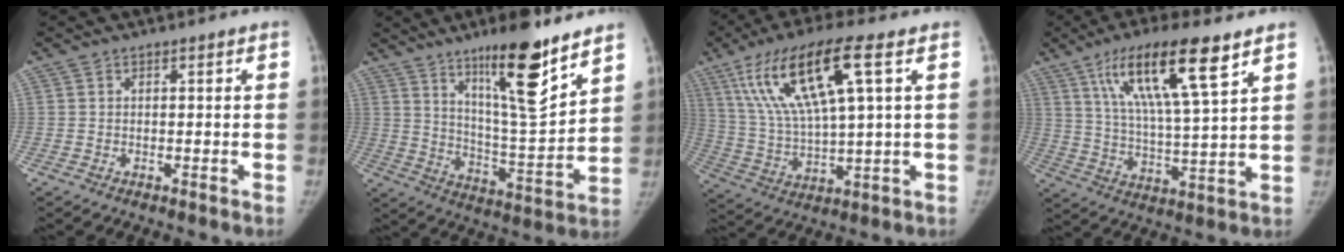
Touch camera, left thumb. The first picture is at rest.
{"total": 17.5, "force": [11.2, 3.1, 13.0], "torque": [-0.188, -0.078, 0.192]}
{"total": 18.3, "force": [7.4, 4.1, 16.2], "torque": [-0.325, -0.007, 0.139]}
{"total": 17.0, "force": [9.1, 3.0, 14.1], "torque": [-0.247, -0.033, 0.165]}